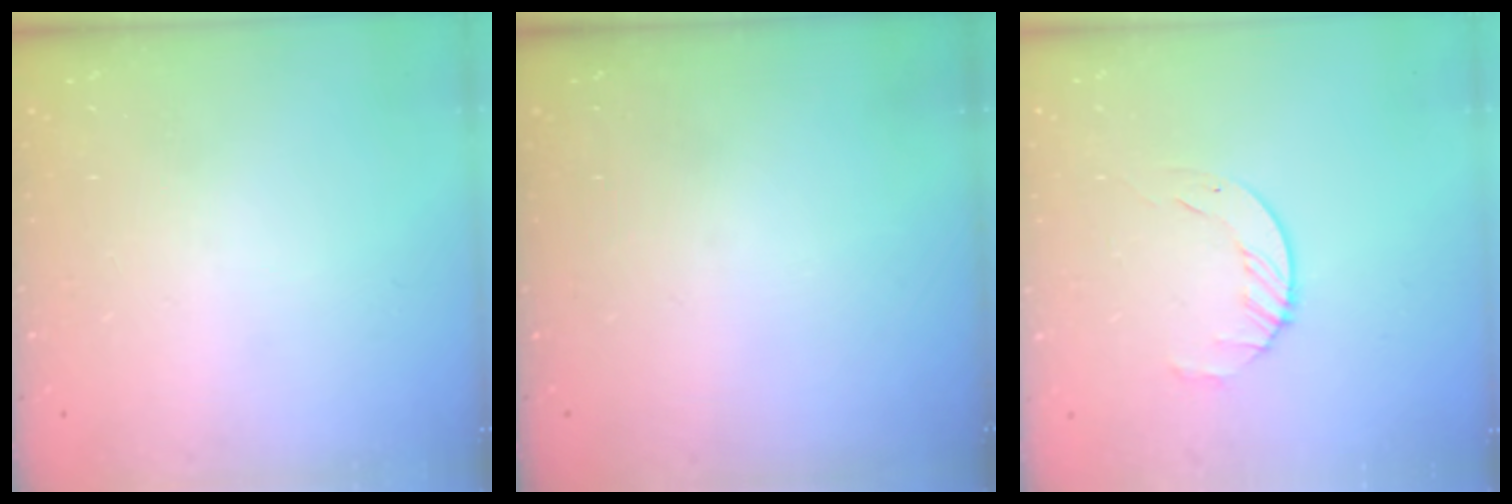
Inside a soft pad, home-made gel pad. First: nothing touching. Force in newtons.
{"total": 0.0}
{"total": 3.4, "press": 3.4, "slide": 0.4}